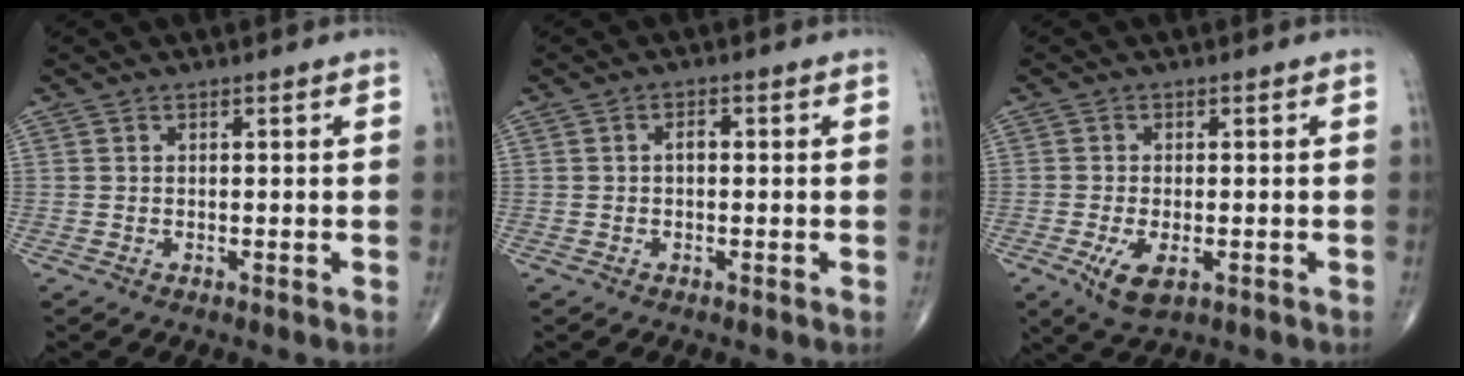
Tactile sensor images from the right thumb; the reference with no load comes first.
{"total": 1.5, "force": [-0.1, 0.9, 1.2], "torque": [-0.012, 0.006, -0.006]}
{"total": 5.7, "force": [-2.0, 2.6, 4.6], "torque": [-0.086, -0.008, -0.029]}